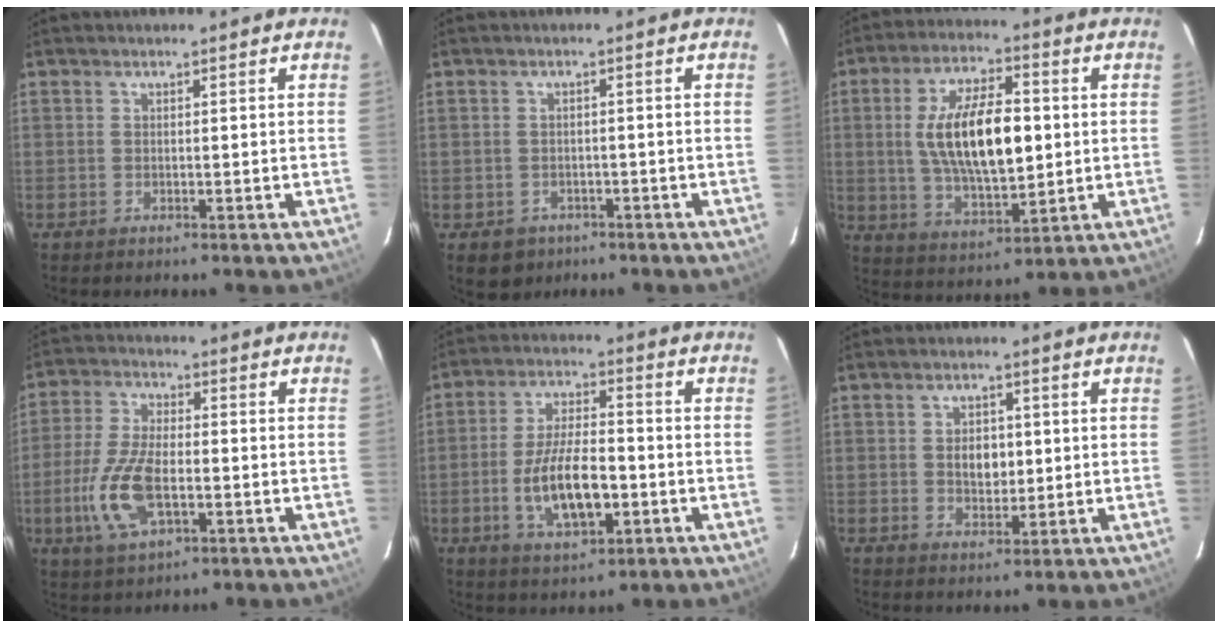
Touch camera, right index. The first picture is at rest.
{"total": 4.9, "force": [-2.3, 4.2, 1.3], "torque": [-0.028, 0.005, -0.022]}
{"total": 15.9, "force": [1.2, 6.8, 14.3], "torque": [-0.263, 0.006, 0.031]}
{"total": 11.7, "force": [-3.3, 5.2, 9.9], "torque": [-0.220, -0.003, -0.061]}
{"total": 11.9, "force": [-3.2, 4.8, 10.4], "torque": [-0.206, -0.005, -0.050]}
{"total": 4.5, "force": [0.3, 3.2, 3.1], "torque": [-0.050, 0.005, 0.008]}